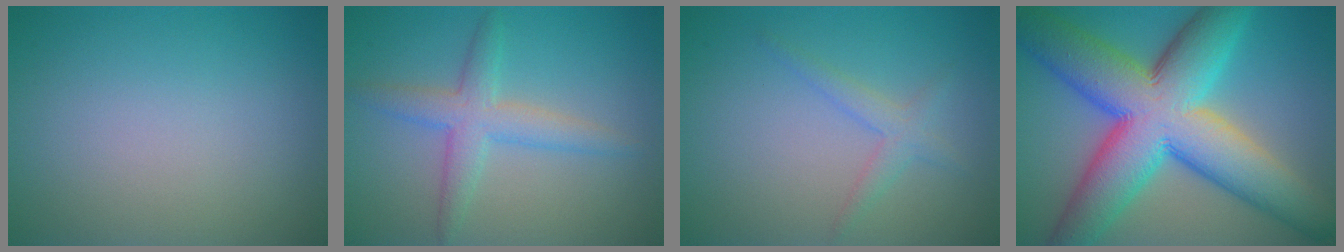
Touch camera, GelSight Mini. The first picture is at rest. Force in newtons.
{"total": 3.5, "press": 3.5, "slide": 0.1}
{"total": 1.8, "press": 1.8, "slide": 0.1}
{"total": 14.8, "press": 14.8, "slide": 0.4}